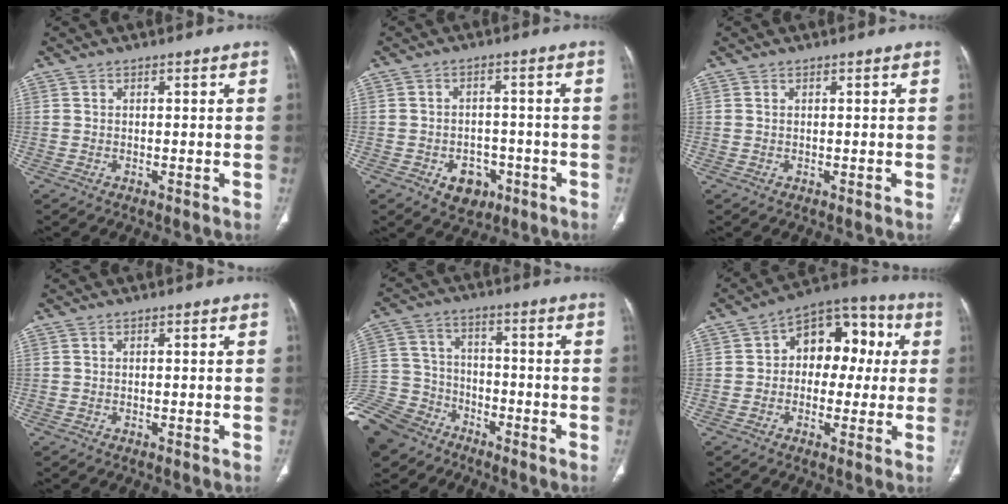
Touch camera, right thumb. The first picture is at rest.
{"total": 6.3, "force": [-2.9, 4.7, 3.1], "torque": [-0.018, 0.022, -0.033]}
{"total": 0.0}
{"total": 0.0}
{"total": 17.1, "force": [-11.9, 11.1, 5.2], "torque": [-0.128, 0.047, -0.219]}
{"total": 13.5, "force": [1.9, 9.2, 9.7], "torque": [-0.080, 0.036, 0.016]}